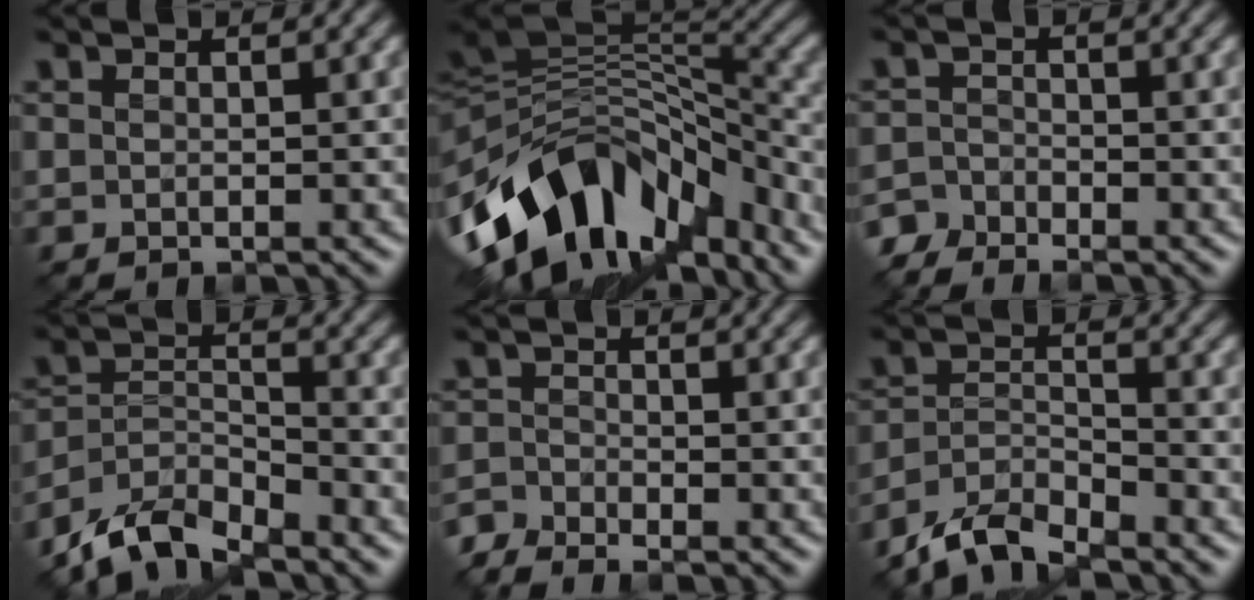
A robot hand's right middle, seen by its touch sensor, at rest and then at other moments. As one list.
[{"total": 12.8, "force": [-6.1, 7.6, 8.4], "torque": [-0.155, 0.014, -0.105]}, {"total": 2.4, "force": [-2.3, 0.9, 0.1], "torque": [-0.007, 0.000, -0.056]}, {"total": 6.2, "force": [-5.5, 1.8, 2.2], "torque": [-0.041, -0.006, -0.110]}, {"total": 2.4, "force": [-2.3, 0.4, 0.4], "torque": [-0.014, -0.002, -0.060]}, {"total": 4.7, "force": [-4.3, 1.1, 1.5], "torque": [-0.028, -0.001, -0.090]}]